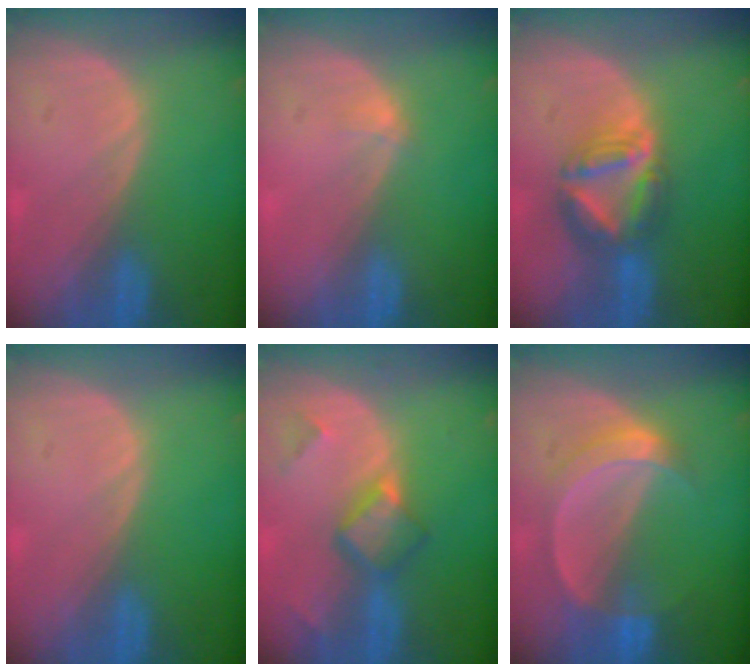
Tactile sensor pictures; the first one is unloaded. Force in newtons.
{"total": 1.1, "press": 0.8, "slide": 0.7}
{"total": 7.5, "press": 6.6, "slide": 3.4}
{"total": 0.0}
{"total": 5.7, "press": 5.0, "slide": 2.8}
{"total": 5.9, "press": 5.4, "slide": 2.4}